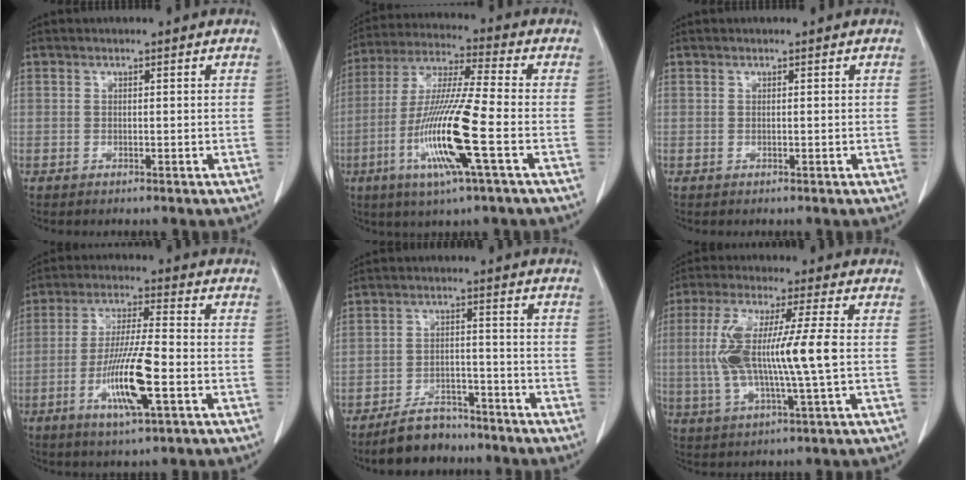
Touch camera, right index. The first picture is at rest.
{"total": 16.1, "force": [-5.1, 0.4, 15.3], "torque": [-0.316, -0.019, -0.099]}
{"total": 0.0}
{"total": 12.1, "force": [-3.9, 1.5, 11.4], "torque": [-0.220, -0.011, -0.071]}
{"total": 8.1, "force": [-6.8, 3.7, 2.6], "torque": [-0.049, 0.002, -0.113]}
{"total": 13.8, "force": [0.1, 1.4, 13.7], "torque": [-0.279, 0.008, 0.002]}